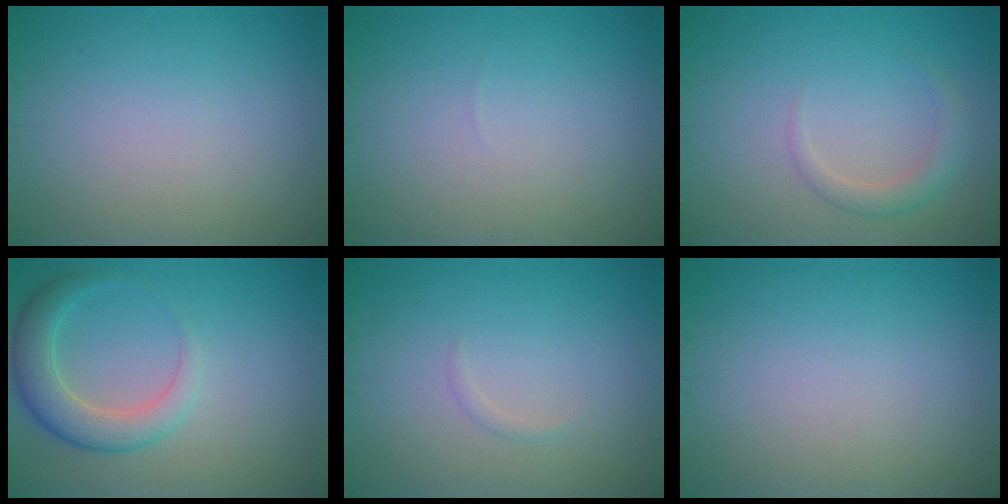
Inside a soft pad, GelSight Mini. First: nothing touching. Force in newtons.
{"total": 0.0}
{"total": 1.9, "press": 1.9, "slide": 0.2}
{"total": 4.1, "press": 4.1, "slide": 0.1}
{"total": 0.6, "press": 0.6, "slide": 0.0}
{"total": 0.0}